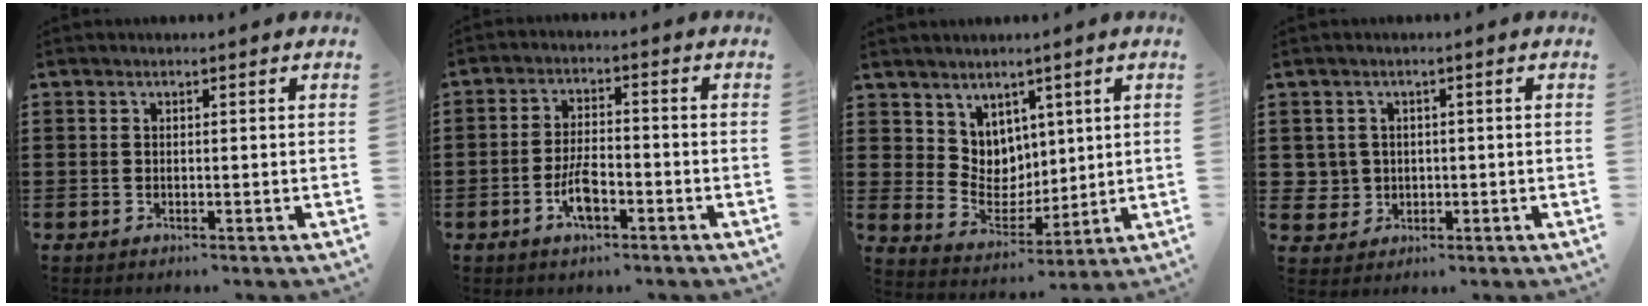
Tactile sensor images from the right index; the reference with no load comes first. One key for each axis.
{"total": 5.2, "fx": -2.3, "fy": 2.0, "fz": 4.2, "tx": -0.088, "ty": 0.002, "tz": -0.046}
{"total": 6.3, "fx": 4.4, "fy": 4.5, "fz": -0.2, "tx": -0.034, "ty": -0.021, "tz": 0.088}
{"total": 2.8, "fx": -0.1, "fy": 2.7, "fz": 0.3, "tx": -0.020, "ty": 0.008, "tz": -0.003}